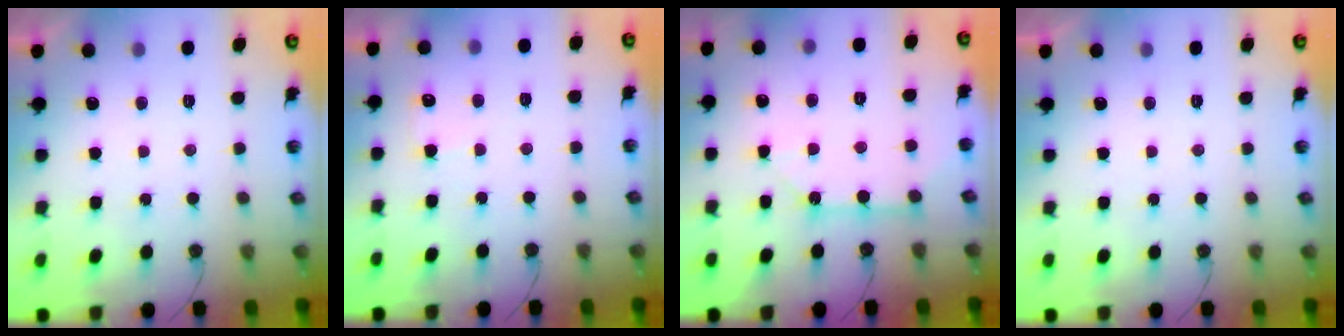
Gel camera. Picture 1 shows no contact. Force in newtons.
{"total": 3.9, "press": 3.9, "slide": 0.5}
{"total": 10.4, "press": 10.4, "slide": 0.9}
{"total": 0.0}